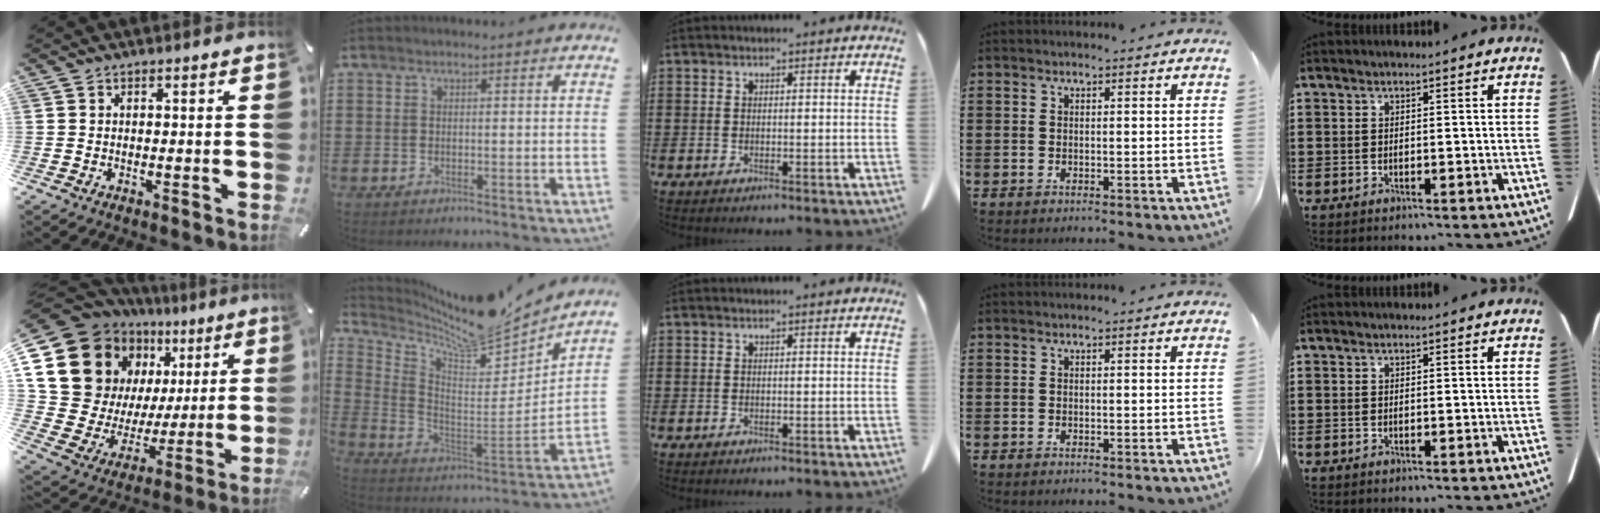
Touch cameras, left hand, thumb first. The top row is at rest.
{"thumb": {"total": 20.7, "force": [10.3, 15.4, 9.2], "torque": [-0.165, -0.071, 0.206]}, "index": {"total": 10.6, "force": [9.4, 2.3, 4.5], "torque": [-0.104, -0.072, 0.154]}}